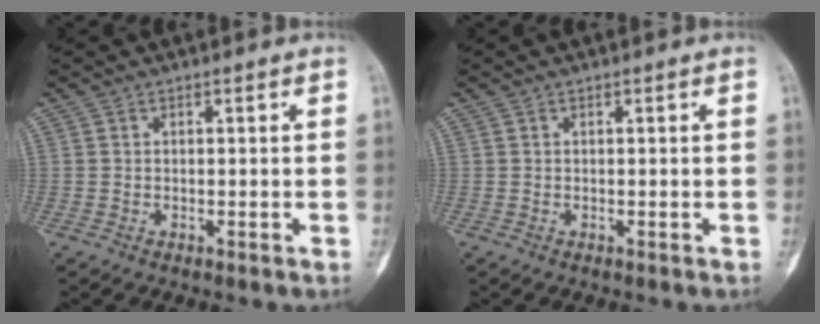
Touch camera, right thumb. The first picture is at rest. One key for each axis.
{"total": 0.0}